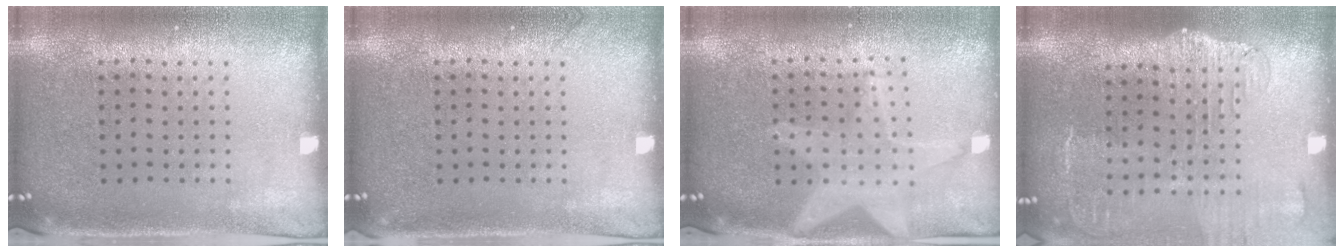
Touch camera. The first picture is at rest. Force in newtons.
{"total": 0.5, "press": 0.5, "slide": 0.1}
{"total": 1.9, "press": 1.6, "slide": 1.0}
{"total": 2.1, "press": 1.7, "slide": 1.2}